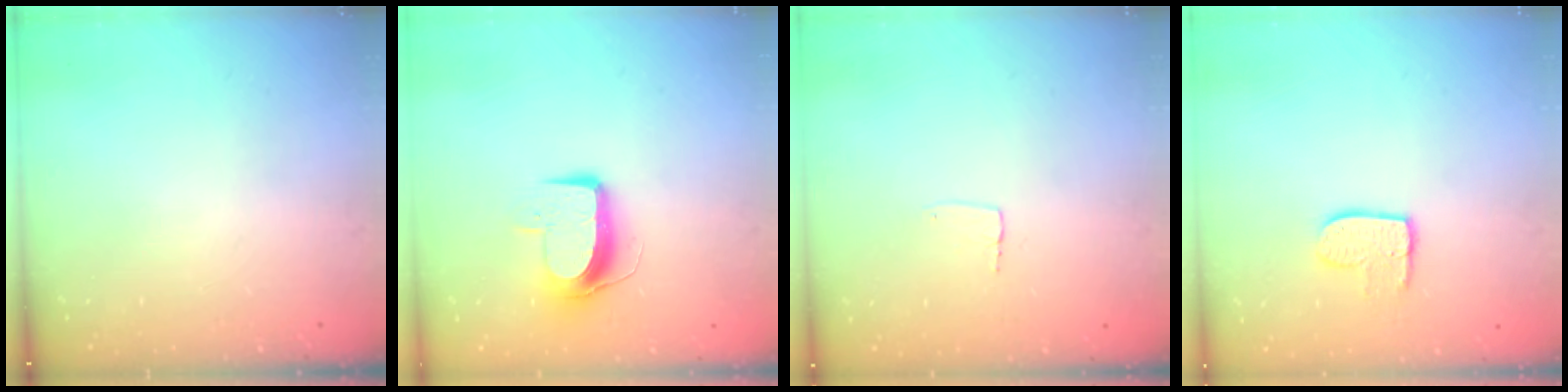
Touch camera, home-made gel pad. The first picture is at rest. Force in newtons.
{"total": 9.6, "press": 9.6, "slide": 0.7}
{"total": 2.7, "press": 2.7, "slide": 0.1}
{"total": 8.1, "press": 8.0, "slide": 0.6}